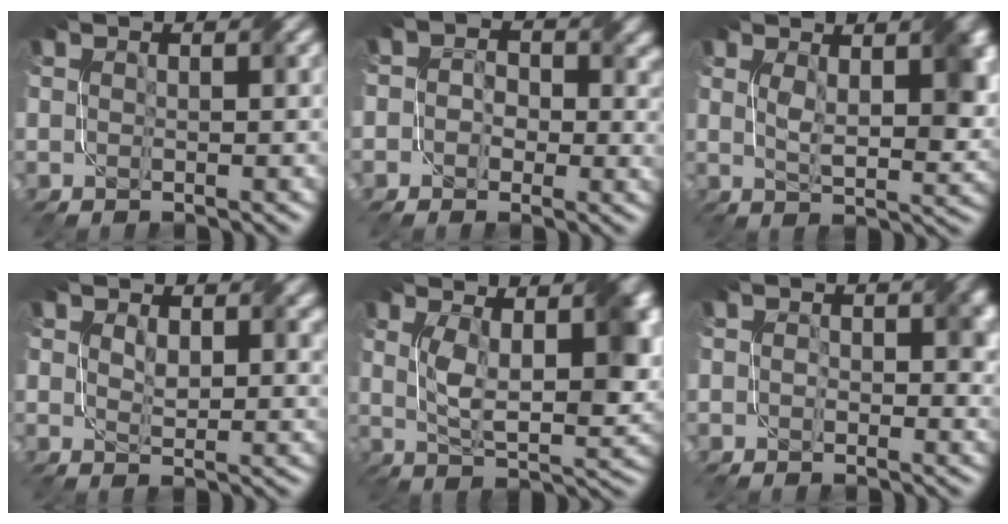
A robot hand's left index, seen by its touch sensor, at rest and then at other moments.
{"total": 4.3, "force": [0.7, 3.7, 2.1], "torque": [-0.013, 0.007, -0.023]}
{"total": 6.1, "force": [1.9, 2.4, 5.3], "torque": [-0.088, -0.005, 0.039]}
{"total": 3.1, "force": [1.3, 1.9, 2.1], "torque": [-0.039, -0.004, 0.026]}
{"total": 8.4, "force": [2.2, 3.3, 7.4], "torque": [-0.128, -0.008, 0.041]}
{"total": 2.5, "force": [0.3, 1.7, 1.9], "torque": [-0.020, -0.001, -0.002]}